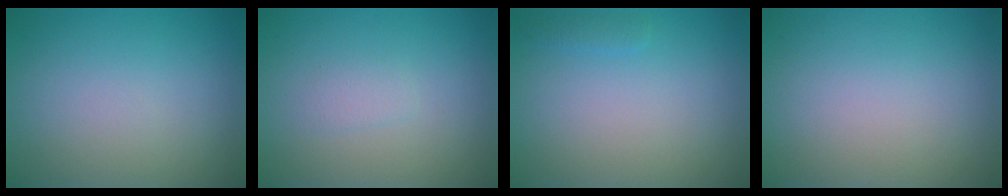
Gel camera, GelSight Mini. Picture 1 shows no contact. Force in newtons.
{"total": 0.9, "press": 0.9, "slide": 0.0}
{"total": 0.7, "press": 0.7, "slide": 0.1}
{"total": 0.0}